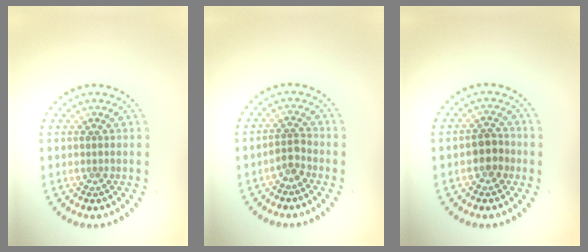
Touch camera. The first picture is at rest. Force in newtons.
{"total": 1.6, "press": 1.2, "slide": 1.0}
{"total": 2.6, "press": 2.5, "slide": 0.8}